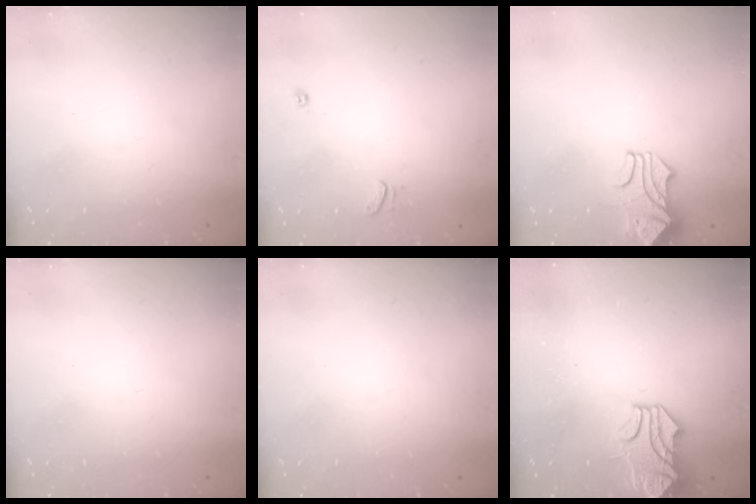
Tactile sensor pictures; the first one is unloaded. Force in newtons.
{"total": 1.5, "press": 1.2, "slide": 1.0}
{"total": 1.7, "press": 1.3, "slide": 1.1}
{"total": 0.0}
{"total": 0.0}
{"total": 1.0, "press": 0.4, "slide": 0.9}